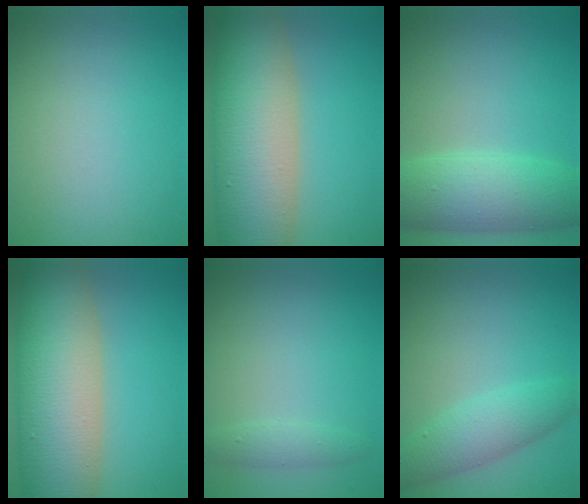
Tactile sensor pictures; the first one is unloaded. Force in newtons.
{"total": 13.1, "press": 13.1, "slide": 0.7}
{"total": 7.2, "press": 7.2, "slide": 0.2}
{"total": 13.1, "press": 13.1, "slide": 0.7}
{"total": 1.4, "press": 1.4, "slide": 0.1}
{"total": 3.8, "press": 3.8, "slide": 0.1}